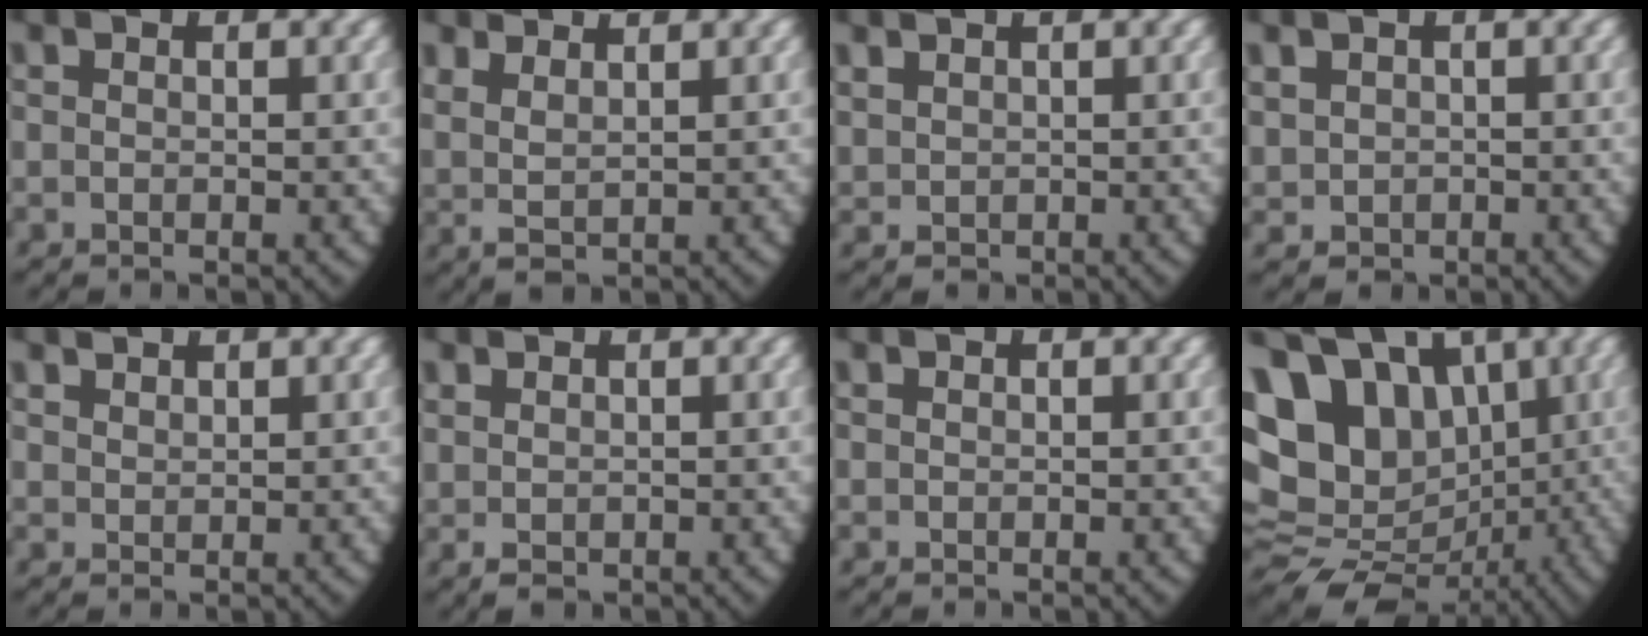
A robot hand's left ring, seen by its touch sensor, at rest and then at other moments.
{"total": 3.5, "force": [1.9, 2.1, 2.0], "torque": [-0.050, -0.005, 0.041]}
{"total": 1.3, "force": [0.8, 1.0, 0.3], "torque": [-0.021, -0.011, 0.031]}
{"total": 3.1, "force": [0.2, 2.9, 1.0], "torque": [-0.038, -0.022, 0.018]}
{"total": 1.6, "force": [1.6, -0.1, 0.1], "torque": [0.000, -0.003, 0.038]}
{"total": 1.0, "force": [0.2, 0.8, 0.5], "torque": [-0.020, -0.016, 0.019]}
{"total": 0.0}
{"total": 18.8, "force": [0.7, 15.4, 10.8], "torque": [-0.235, -0.050, 0.017]}